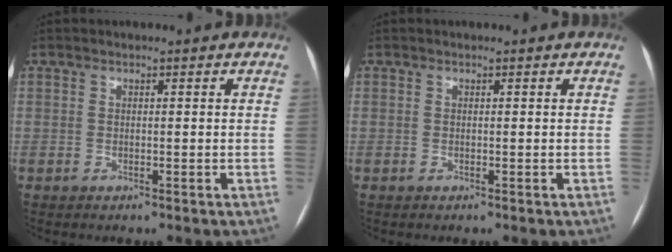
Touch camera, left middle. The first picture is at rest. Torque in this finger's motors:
{"motor_torque": [0.24, -0.43, 0.00, 0.00]}